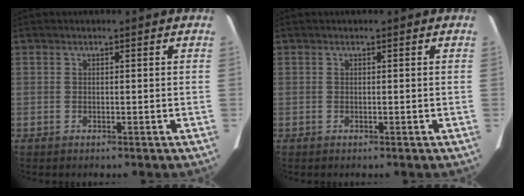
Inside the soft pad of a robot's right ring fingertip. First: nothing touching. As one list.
[{"total": 0.0}]